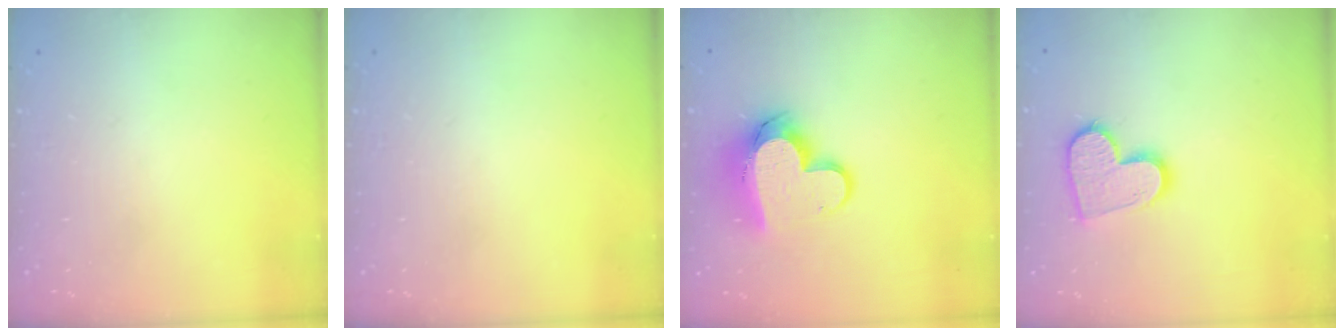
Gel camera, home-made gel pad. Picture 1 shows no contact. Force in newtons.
{"total": 0.0}
{"total": 16.0, "press": 15.9, "slide": 1.3}
{"total": 13.0, "press": 13.0, "slide": 1.1}